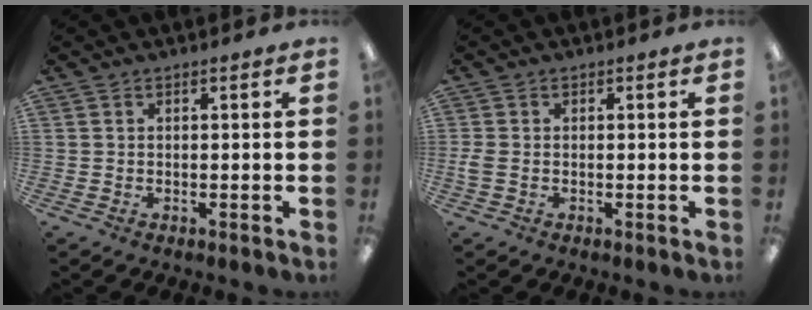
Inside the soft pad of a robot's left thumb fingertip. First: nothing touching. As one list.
[{"total": 2.1, "force": [-0.4, 1.2, 1.7], "torque": [-0.029, 0.004, -0.006]}]